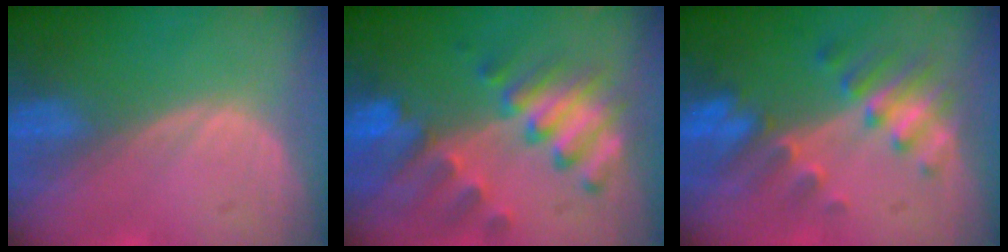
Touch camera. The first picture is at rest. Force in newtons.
{"total": 9.8, "press": 8.7, "slide": 4.7}
{"total": 7.9, "press": 6.9, "slide": 3.7}